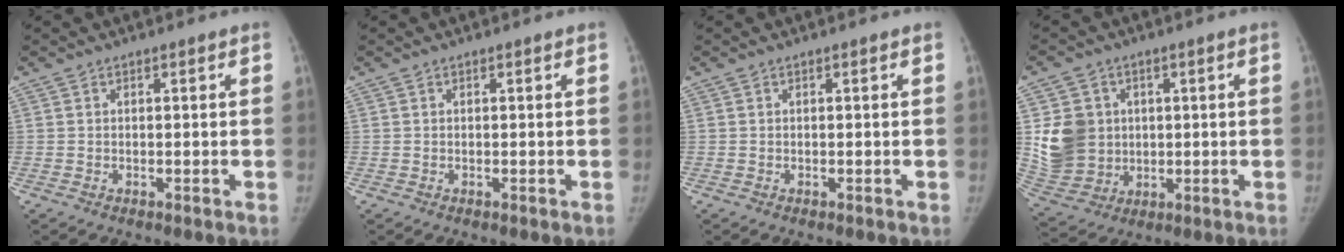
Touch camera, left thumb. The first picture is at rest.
{"total": 0.0}
{"total": 0.0}
{"total": 11.5, "force": [1.6, 10.1, 5.3], "torque": [-0.077, -0.005, 0.048]}